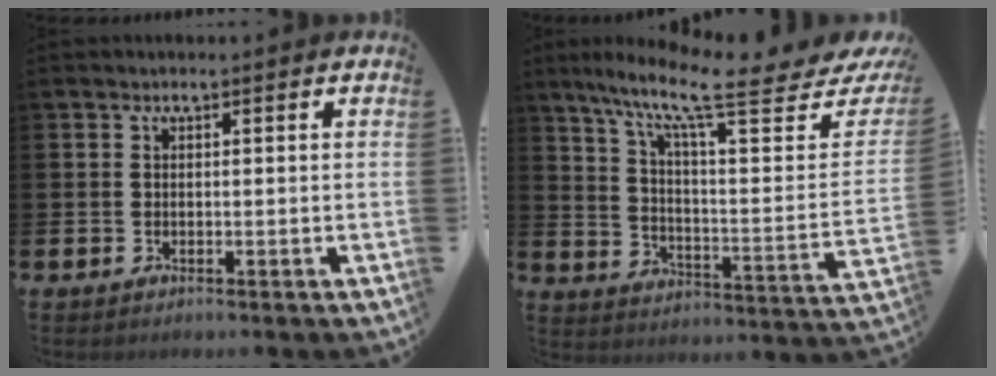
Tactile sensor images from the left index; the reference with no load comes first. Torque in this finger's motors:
{"motor_torque": [1.04, -1.10, 0.73, 0.21]}